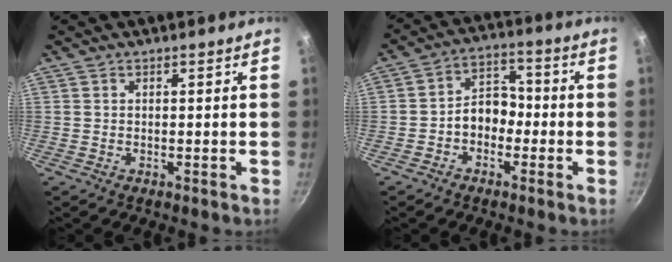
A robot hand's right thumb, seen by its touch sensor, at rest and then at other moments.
{"total": 7.0, "force": [-2.0, 5.2, 4.3], "torque": [-0.028, 0.037, -0.044]}